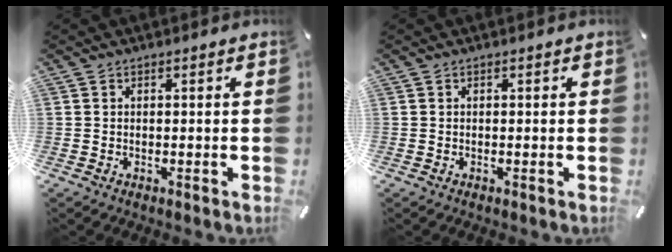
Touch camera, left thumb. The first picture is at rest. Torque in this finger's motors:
{"motor_torque": [0.00, 0.00, 0.00, 0.01, 0.00]}